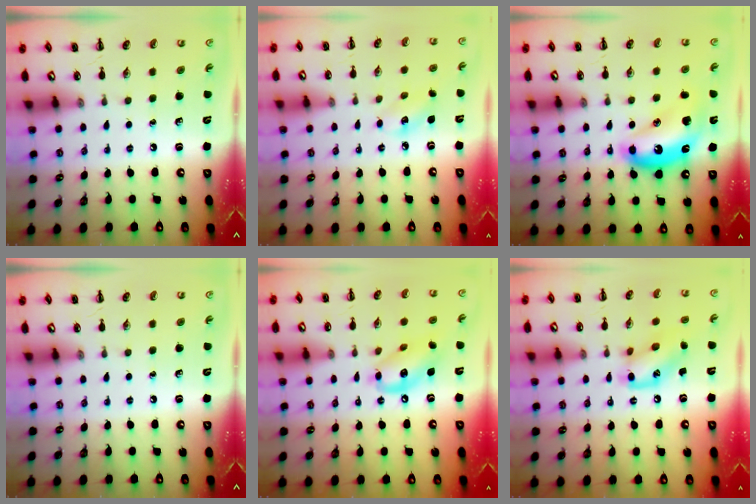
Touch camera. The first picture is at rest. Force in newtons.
{"total": 4.6, "press": 4.6, "slide": 0.6}
{"total": 13.6, "press": 13.6, "slide": 1.1}
{"total": 0.0}
{"total": 13.4, "press": 13.1, "slide": 2.8}
{"total": 12.0, "press": 12.0, "slide": 0.7}